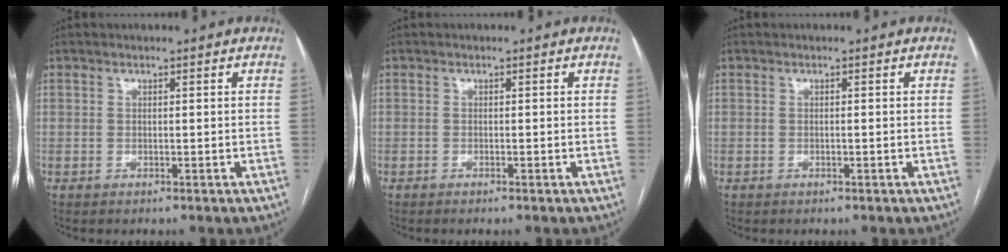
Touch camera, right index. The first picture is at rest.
{"total": 0.8, "force": [-0.6, -0.2, 0.5], "torque": [-0.010, 0.001, -0.010]}
{"total": 0.0}